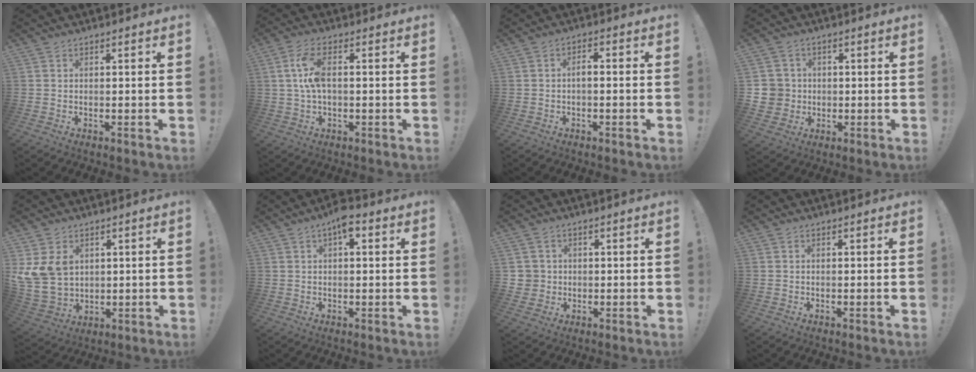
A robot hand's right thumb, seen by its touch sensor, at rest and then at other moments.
{"total": 8.1, "force": [0.7, 3.6, 7.2], "torque": [-0.142, 0.000, 0.010]}
{"total": 2.6, "force": [-0.9, 0.4, 2.4], "torque": [-0.043, 0.005, -0.018]}
{"total": 6.1, "force": [0.2, 6.0, 1.4], "torque": [-0.030, 0.001, 0.010]}
{"total": 10.6, "force": [3.8, 8.3, 5.3], "torque": [-0.114, -0.016, 0.081]}
{"total": 5.2, "force": [2.3, 2.1, 4.2], "torque": [-0.059, -0.003, 0.034]}
{"total": 3.5, "force": [0.5, 3.4, 0.7], "torque": [-0.013, 0.003, 0.013]}
{"total": 0.0}